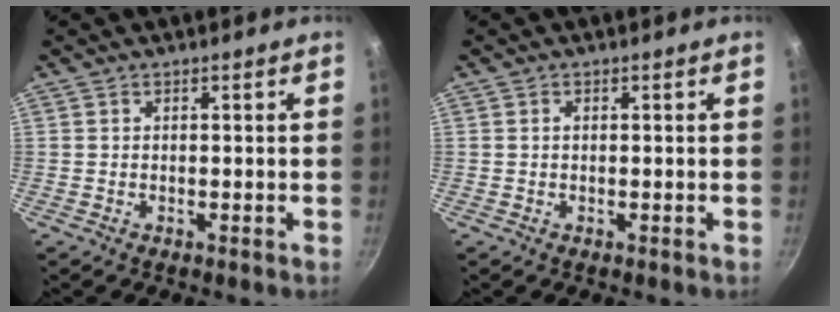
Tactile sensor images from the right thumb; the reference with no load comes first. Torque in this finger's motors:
{"motor_torque": [0.03, 0.37, 0.32, -0.16, -0.02]}